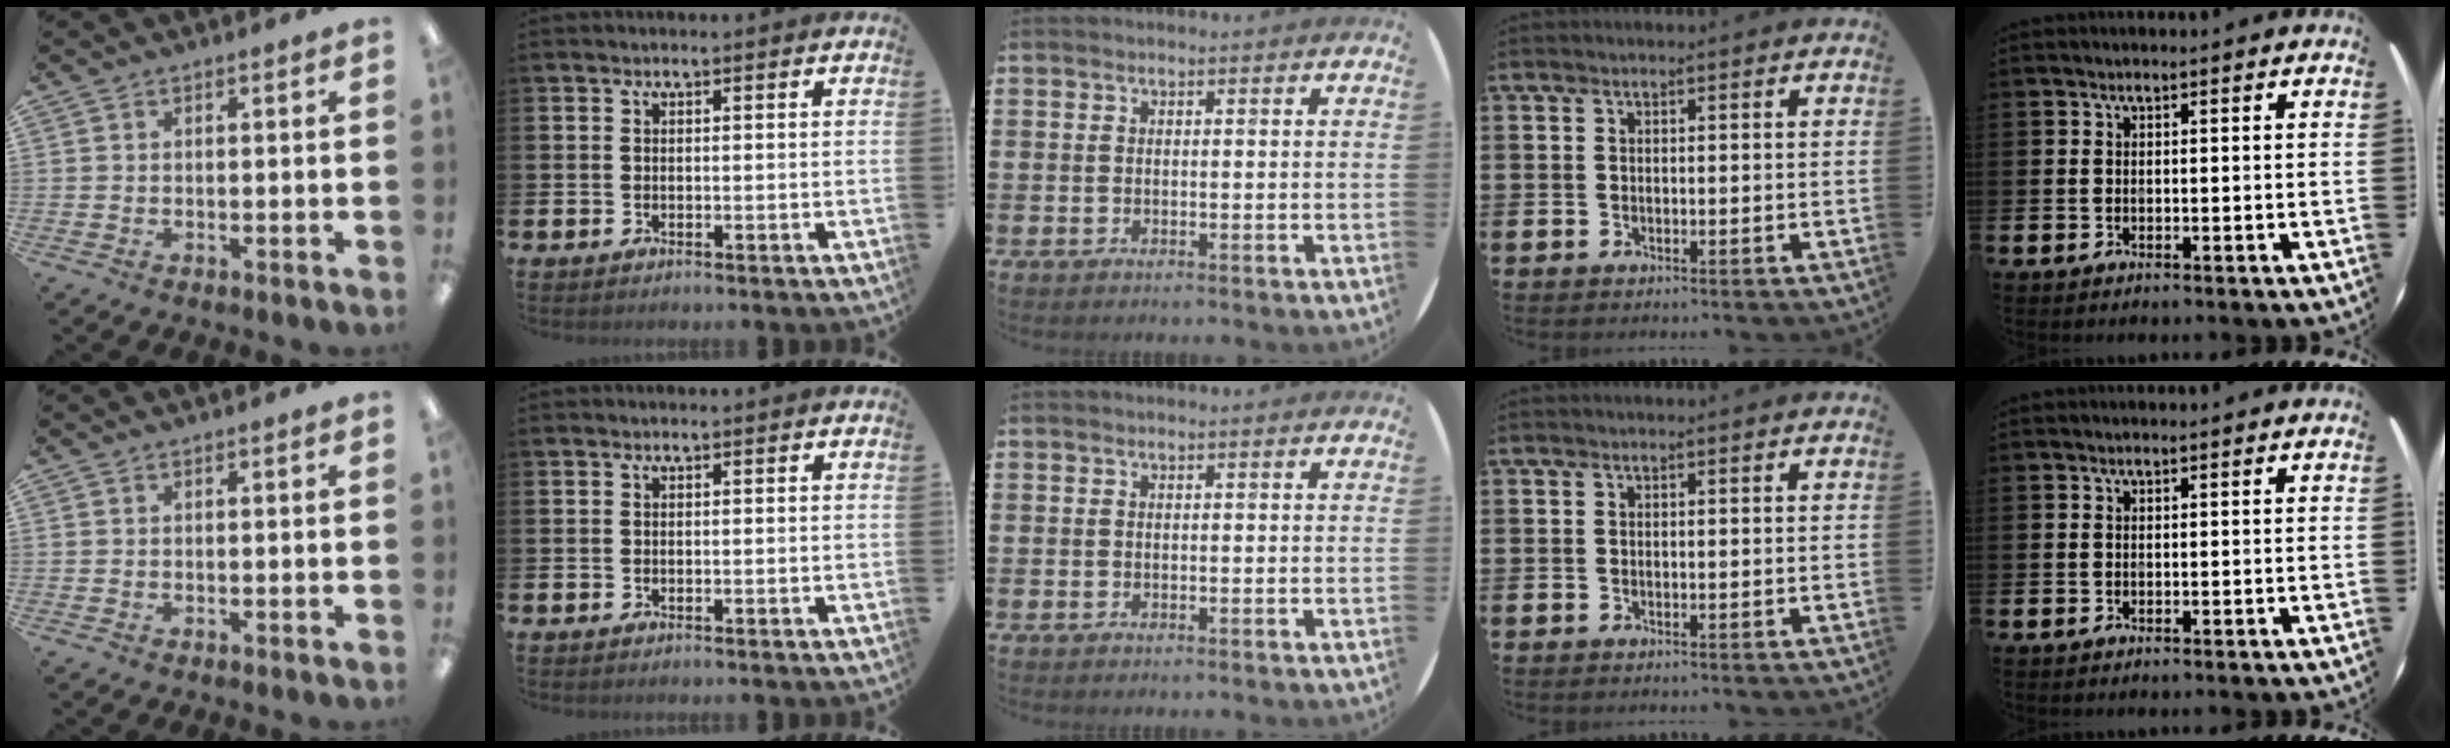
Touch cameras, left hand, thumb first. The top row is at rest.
{}